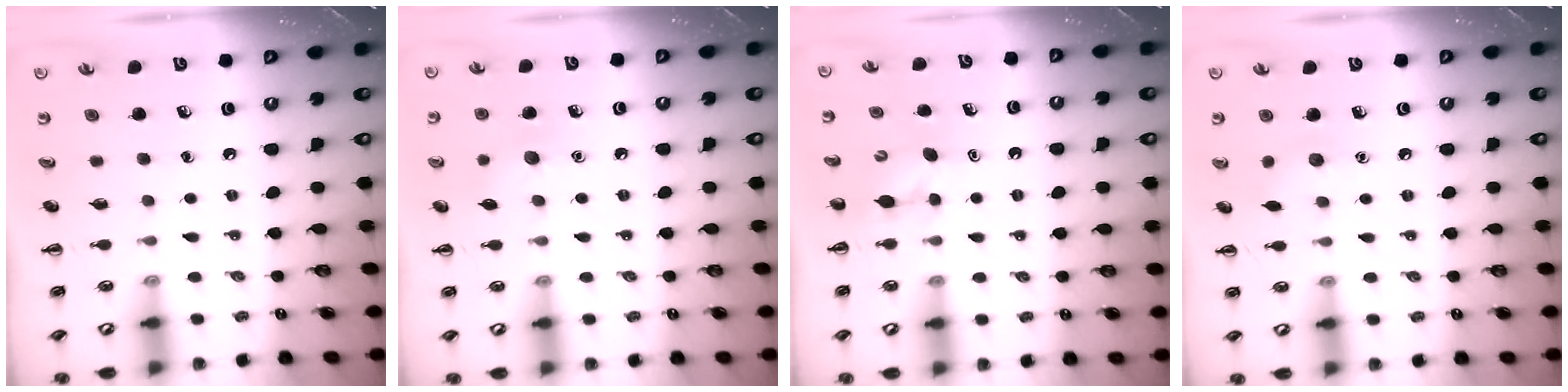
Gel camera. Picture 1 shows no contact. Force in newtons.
{"total": 8.3, "press": 8.1, "slide": 1.8}
{"total": 4.6, "press": 4.4, "slide": 1.3}
{"total": 5.8, "press": 5.6, "slide": 1.6}